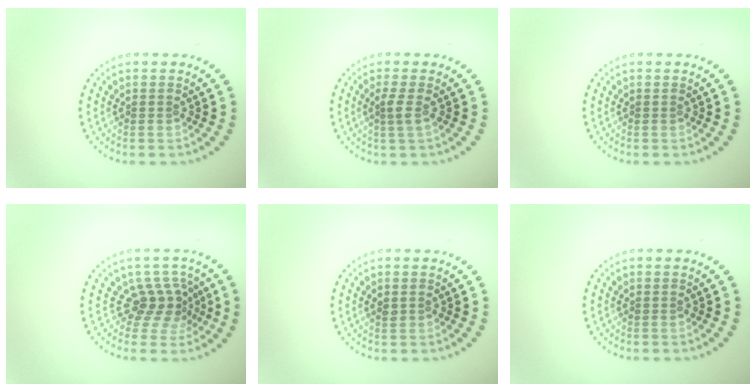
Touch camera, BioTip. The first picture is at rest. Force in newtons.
{"total": 1.3, "press": 1.0, "slide": 0.8}
{"total": 0.0}
{"total": 2.8, "press": 1.9, "slide": 2.1}
{"total": 0.7, "press": 0.7, "slide": 0.0}
{"total": 0.0}